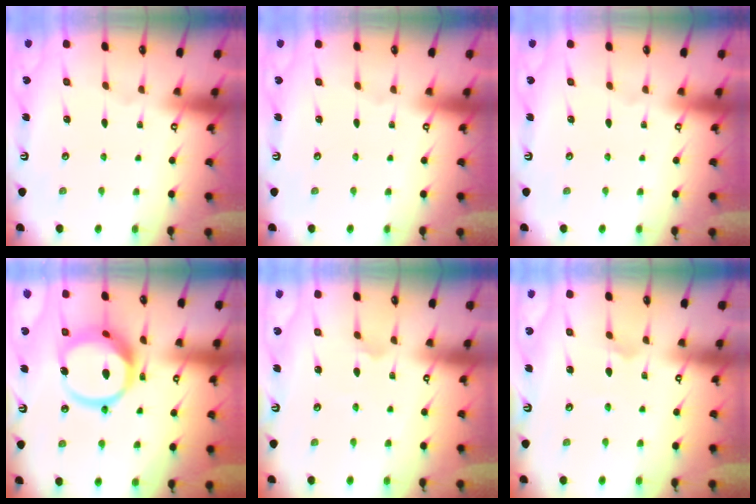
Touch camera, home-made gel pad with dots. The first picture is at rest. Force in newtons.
{"total": 0.0}
{"total": 0.0}
{"total": 15.8, "press": 15.7, "slide": 1.8}
{"total": 2.5, "press": 2.5, "slide": 0.2}
{"total": 2.5, "press": 2.5, "slide": 0.4}